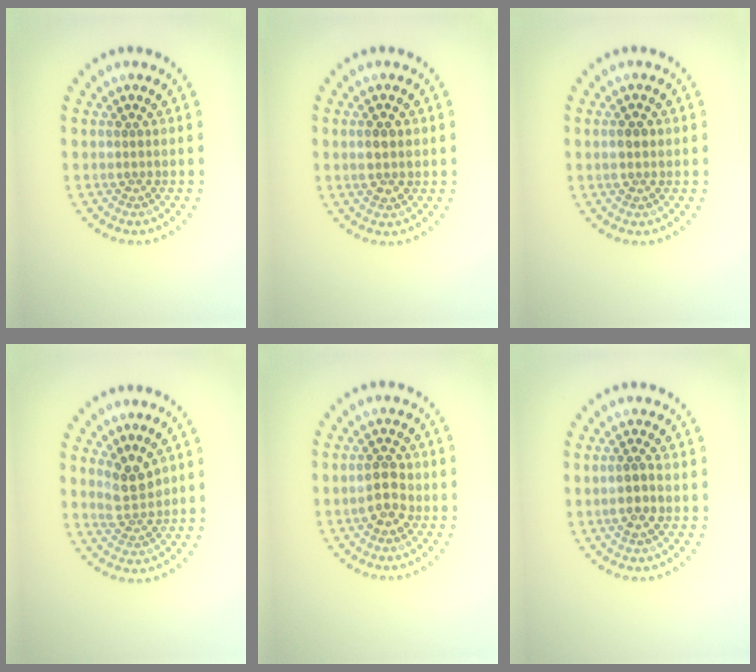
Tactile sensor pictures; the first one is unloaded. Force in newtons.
{"total": 2.1, "press": 2.0, "slide": 0.1}
{"total": 1.6, "press": 1.6, "slide": 0.2}
{"total": 2.8, "press": 2.5, "slide": 1.2}
{"total": 2.8, "press": 2.8, "slide": 0.3}
{"total": 2.3, "press": 2.2, "slide": 0.7}